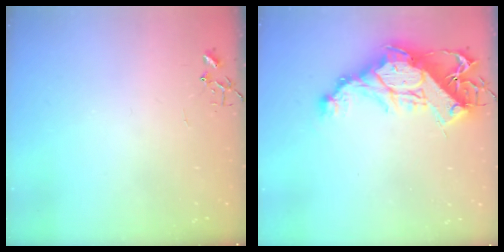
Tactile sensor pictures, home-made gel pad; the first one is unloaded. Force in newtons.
{"total": 17.8, "press": 17.8, "slide": 1.8}